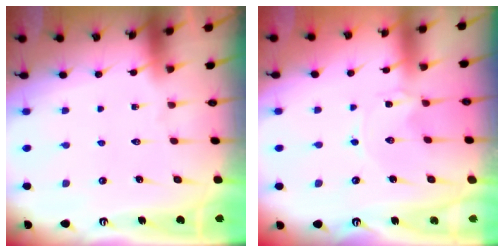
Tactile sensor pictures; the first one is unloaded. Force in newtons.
{"total": 0.0}